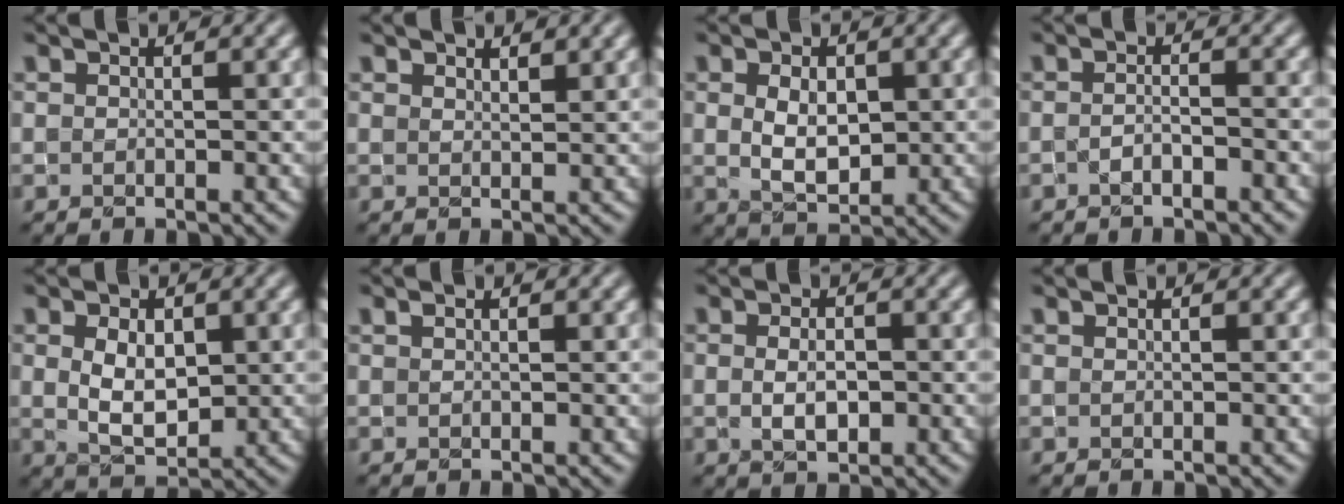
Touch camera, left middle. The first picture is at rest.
{"total": 1.4, "force": [1.3, 0.3, 0.5], "torque": [-0.012, 0.000, 0.023]}
{"total": 3.7, "force": [0.4, 2.4, 2.9], "torque": [-0.058, -0.001, 0.010]}
{"total": 1.3, "force": [-1.0, 0.3, 0.8], "torque": [-0.018, 0.001, -0.020]}
{"total": 4.2, "force": [0.5, 2.6, 3.2], "torque": [-0.066, -0.001, 0.013]}
{"total": 0.6, "force": [0.4, 0.3, 0.4], "torque": [-0.009, 0.002, 0.008]}
{"total": 2.5, "force": [-0.1, 1.4, 2.1], "torque": [-0.041, -0.002, -0.002]}
{"total": 0.0}